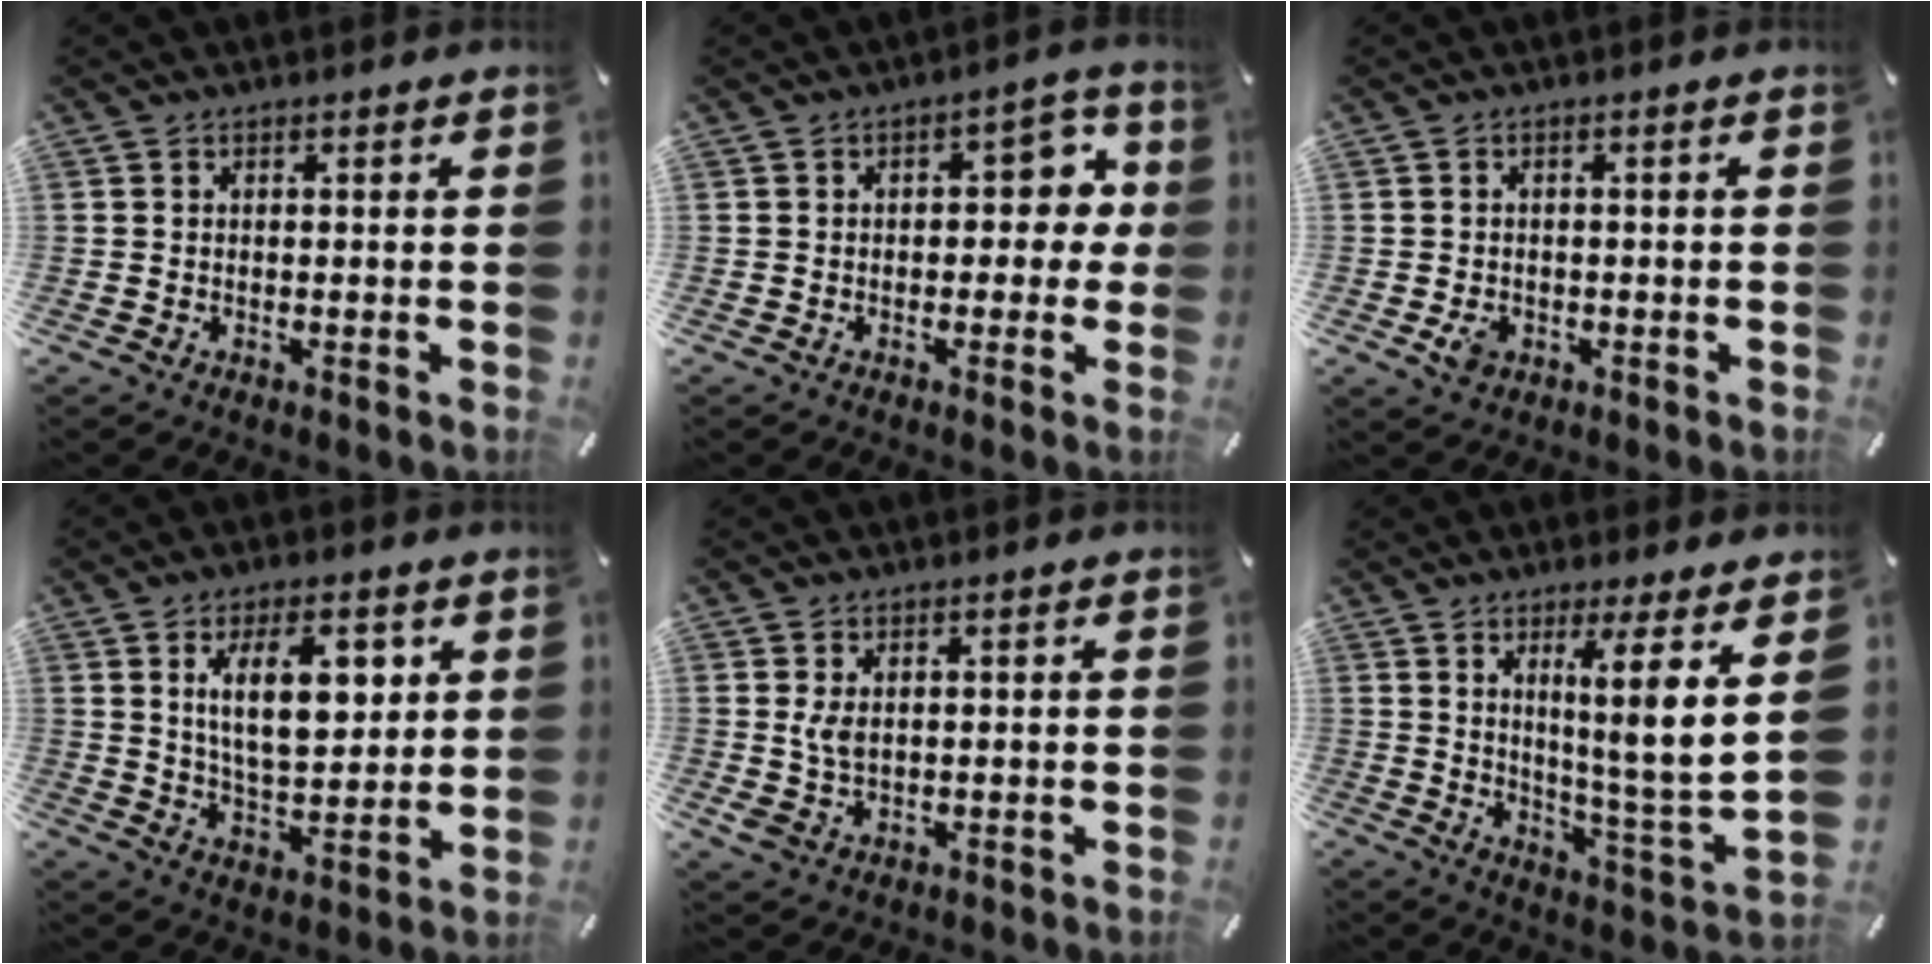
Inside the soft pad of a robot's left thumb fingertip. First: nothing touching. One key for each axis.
{"total": 7.4, "fx": 0.5, "fy": 4.8, "fz": 5.6, "tx": -0.060, "ty": 0.004, "tz": -0.003}
{"total": 3.3, "fx": -1.2, "fy": 2.6, "fz": 1.6, "tx": -0.026, "ty": 0.000, "tz": -0.022}
{"total": 12.7, "fx": 4.9, "fy": 6.2, "fz": 10.0, "tx": -0.163, "ty": -0.008, "tz": 0.080}
{"total": 4.2, "fx": 0.8, "fy": 2.7, "fz": 3.1, "tx": -0.076, "ty": -0.003, "tz": 0.014}
{"total": 11.2, "fx": 5.1, "fy": -0.6, "fz": 9.9, "tx": -0.158, "ty": -0.043, "tz": 0.071}